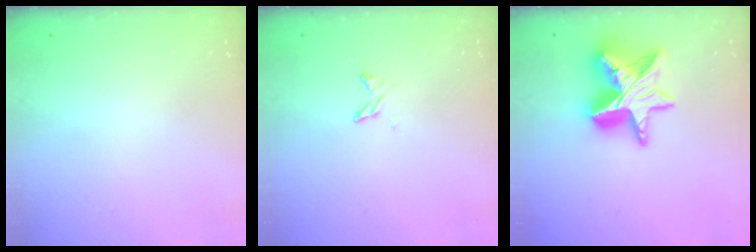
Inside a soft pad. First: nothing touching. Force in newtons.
{"total": 2.7, "press": 2.7, "slide": 0.4}
{"total": 15.1, "press": 15.1, "slide": 1.1}